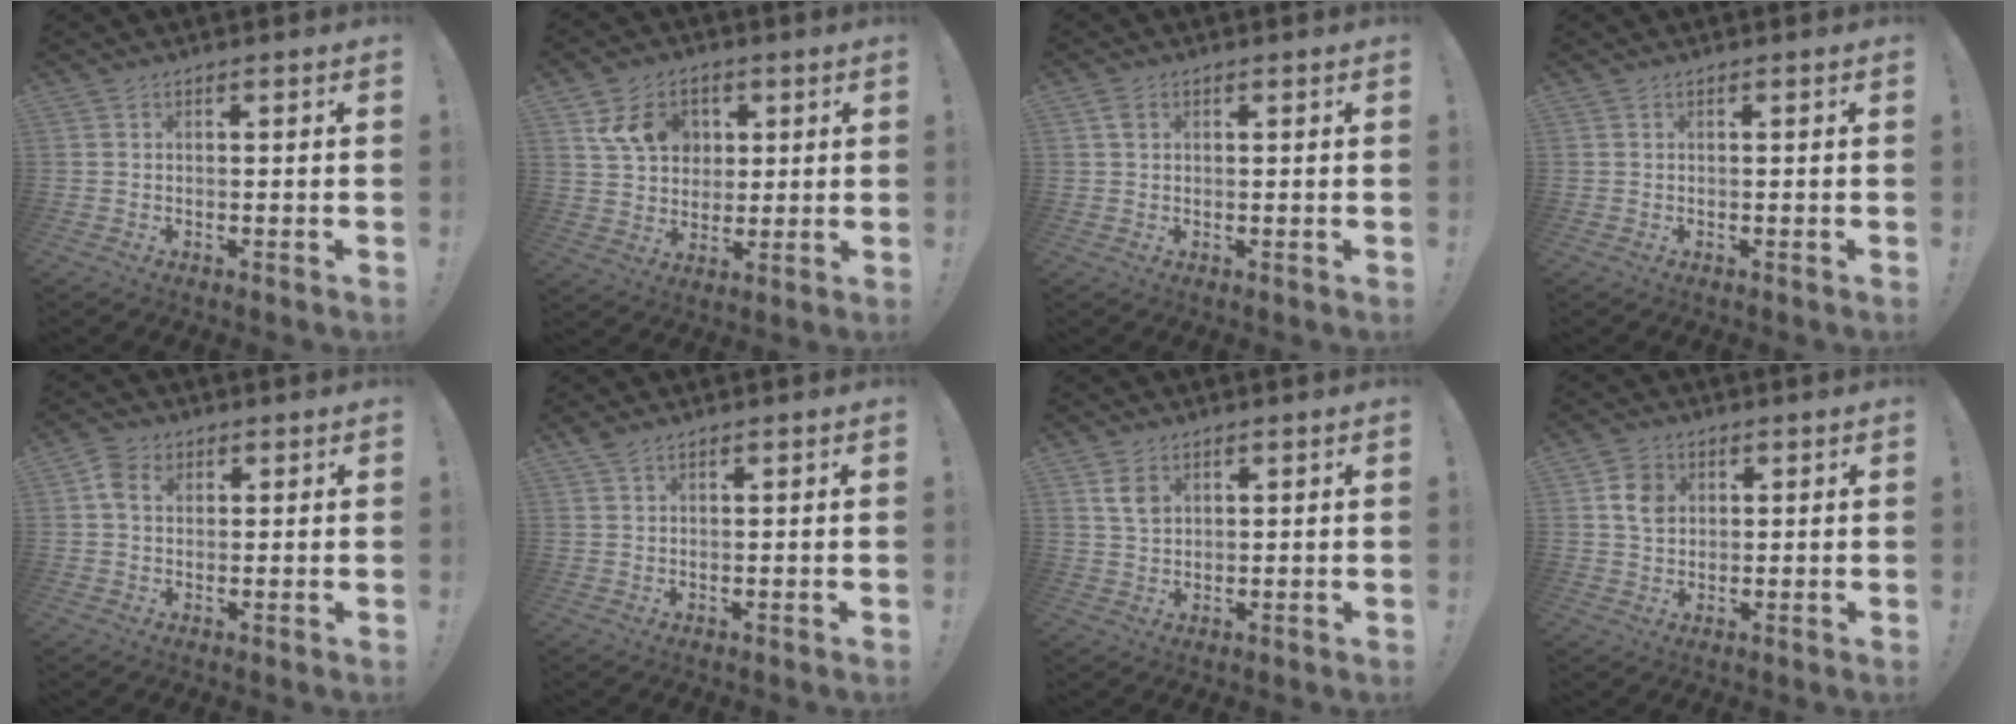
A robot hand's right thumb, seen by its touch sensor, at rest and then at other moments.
{"total": 11.8, "force": [4.7, 9.4, 5.4], "torque": [-0.076, -0.008, 0.094]}
{"total": 2.2, "force": [1.0, 1.4, 1.3], "torque": [-0.026, 0.003, 0.018]}
{"total": 0.0}
{"total": 6.2, "force": [2.3, 4.5, 3.6], "torque": [-0.064, 0.004, 0.047]}
{"total": 1.7, "force": [1.3, 0.5, 0.9], "torque": [-0.021, -0.002, 0.025]}
{"total": 4.9, "force": [2.2, 3.3, 2.8], "torque": [-0.039, -0.007, 0.041]}
{"total": 6.8, "force": [2.0, 5.5, 3.4], "torque": [-0.044, 0.005, 0.039]}